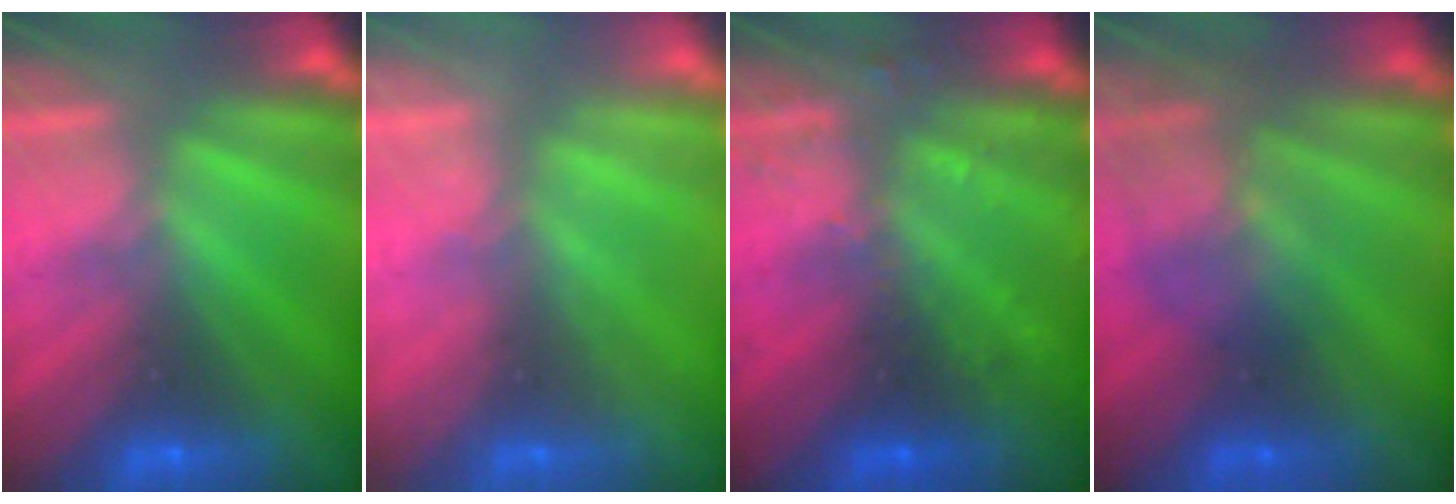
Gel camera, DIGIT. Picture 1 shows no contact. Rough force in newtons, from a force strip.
{"total": 2.0}
{"total": 2.9}
{"total": 2.3}